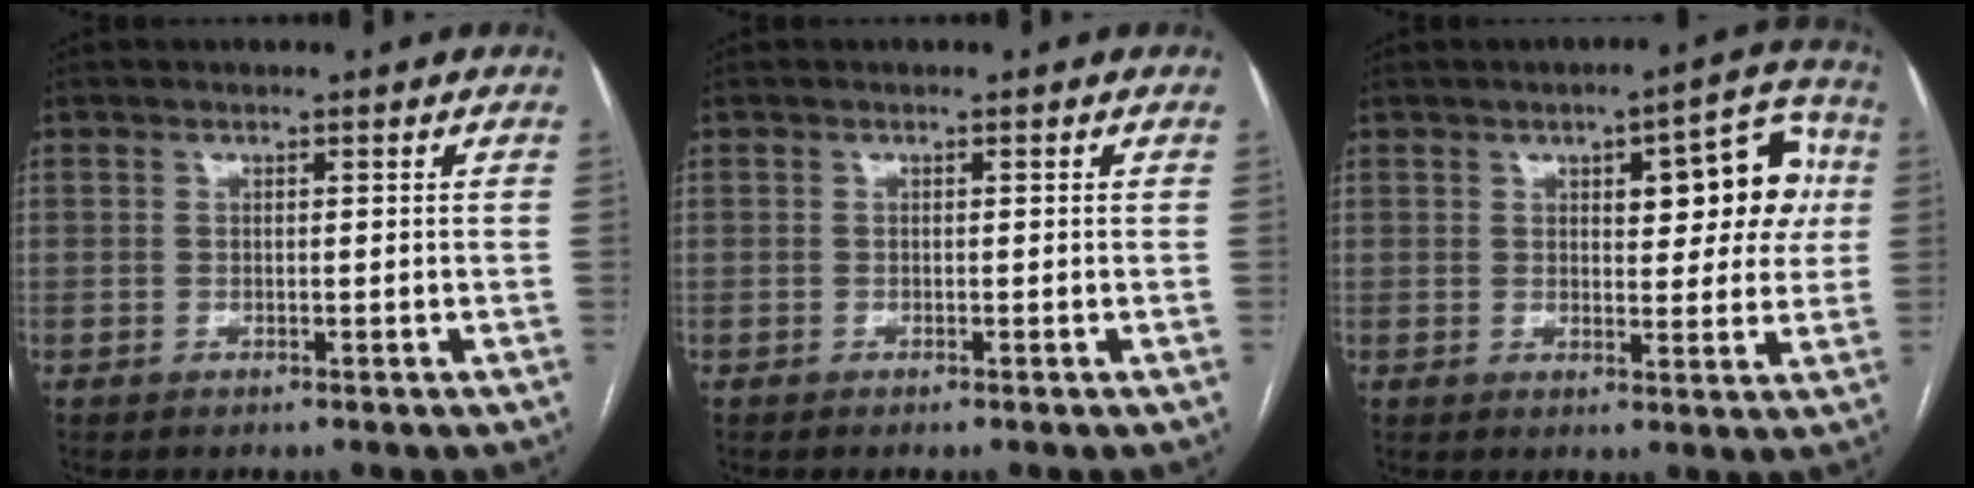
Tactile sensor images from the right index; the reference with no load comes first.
{"total": 0.0}
{"total": 11.2, "force": [2.8, 4.2, 10.0], "torque": [-0.110, 0.032, 0.034]}